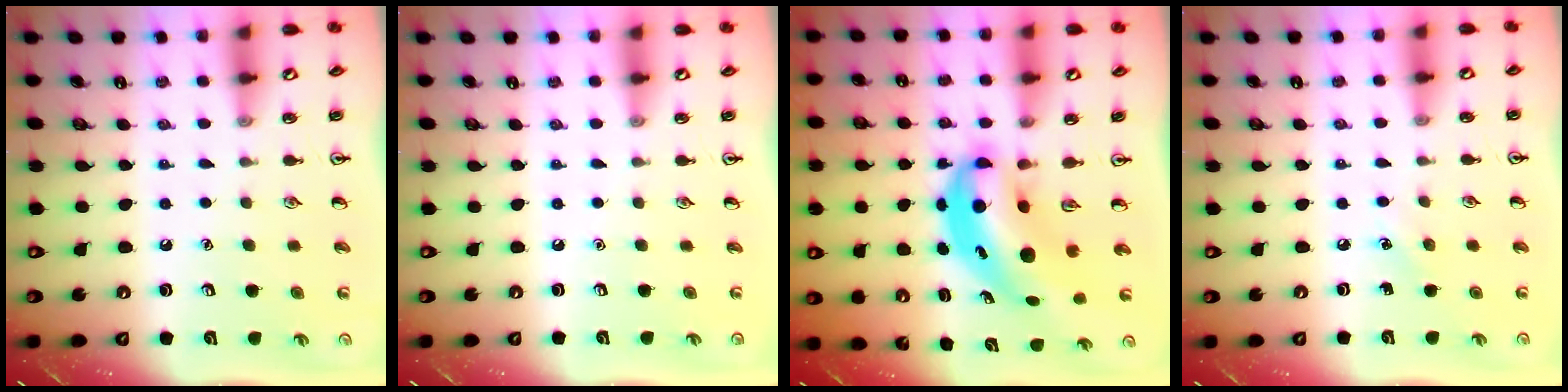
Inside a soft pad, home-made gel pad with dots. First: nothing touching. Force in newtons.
{"total": 0.0}
{"total": 8.0, "press": 7.7, "slide": 2.1}
{"total": 3.7, "press": 3.5, "slide": 1.3}